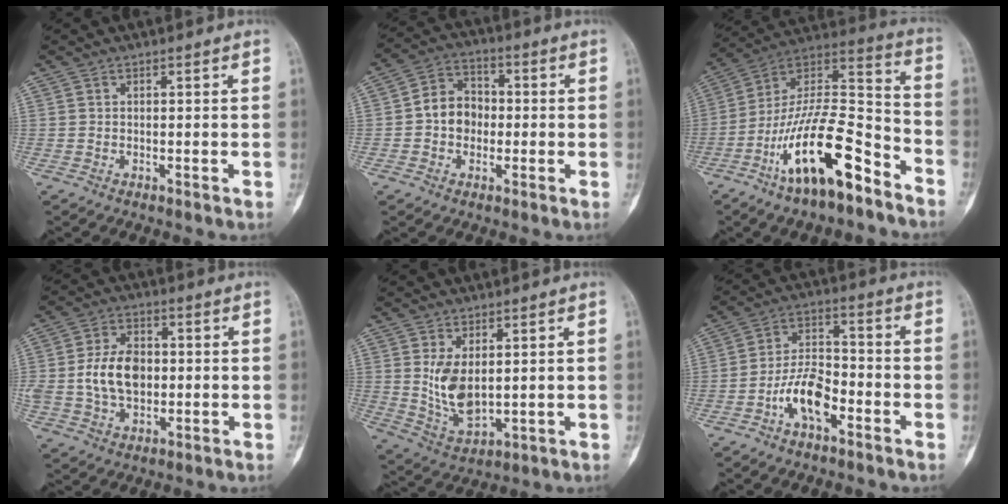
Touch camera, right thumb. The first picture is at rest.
{"total": 7.8, "force": [-0.7, 6.5, 4.4], "torque": [-0.045, 0.026, -0.025]}
{"total": 21.1, "force": [-12.0, 7.3, 15.8], "torque": [-0.284, 0.093, -0.210]}
{"total": 10.5, "force": [-0.2, 7.2, 7.7], "torque": [-0.123, 0.010, -0.002]}
{"total": 8.5, "force": [1.6, 4.7, 6.9], "torque": [-0.117, -0.020, 0.049]}
{"total": 9.7, "force": [-4.4, 4.8, 7.2], "torque": [-0.125, 0.039, -0.084]}